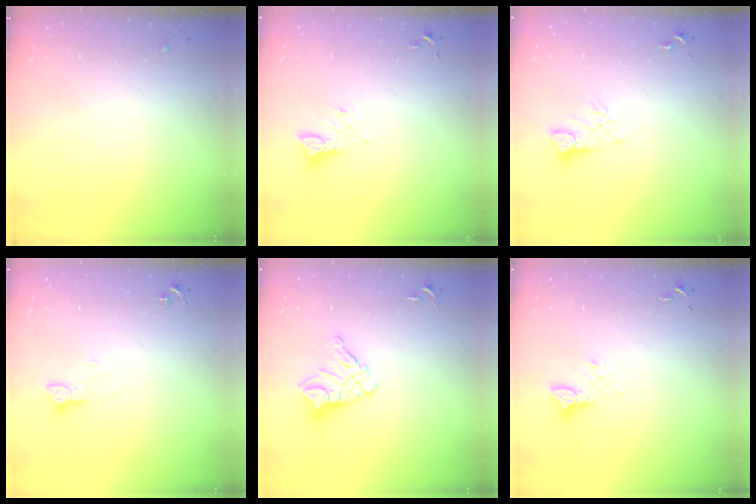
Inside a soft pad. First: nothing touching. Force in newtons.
{"total": 3.8, "press": 3.8, "slide": 0.5}
{"total": 4.8, "press": 4.8, "slide": 0.5}
{"total": 3.7, "press": 3.7, "slide": 0.1}
{"total": 12.1, "press": 12.0, "slide": 1.1}
{"total": 3.8, "press": 3.8, "slide": 0.5}